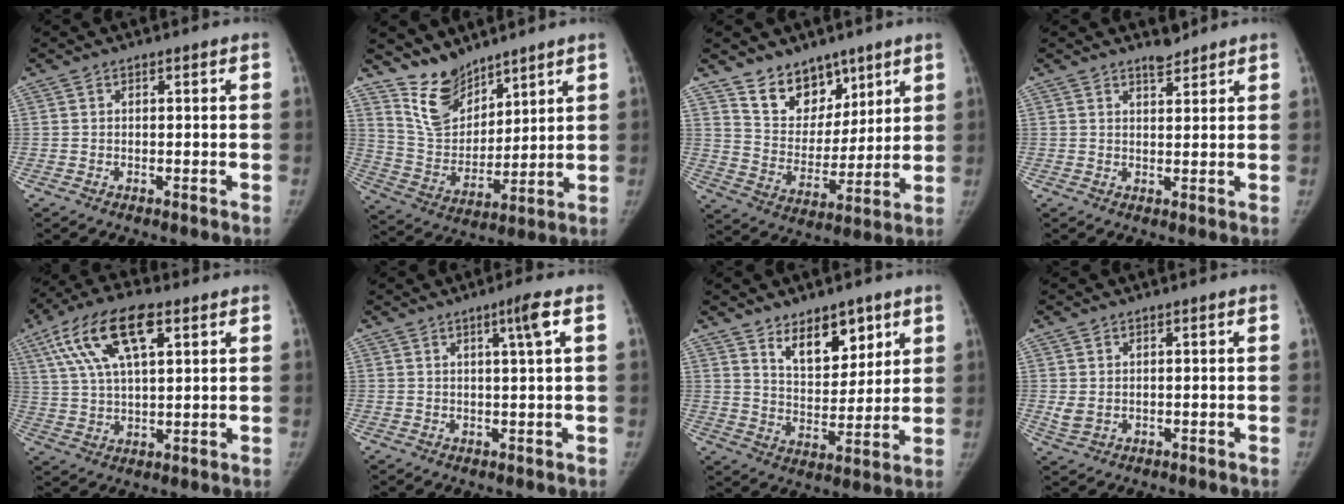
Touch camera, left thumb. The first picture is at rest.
{"total": 10.3, "force": [8.6, 4.9, 2.7], "torque": [-0.021, -0.067, 0.183]}
{"total": 12.1, "force": [8.7, 7.3, 4.0], "torque": [-0.015, -0.066, 0.164]}
{"total": 2.4, "force": [2.2, 0.7, 0.6], "torque": [0.000, -0.019, 0.036]}
{"total": 15.3, "force": [6.8, 6.3, 12.1], "torque": [-0.226, 0.004, 0.122]}
{"total": 3.8, "force": [1.4, -0.7, 3.5], "torque": [-0.062, -0.004, 0.025]}
{"total": 10.8, "force": [6.5, 5.9, 6.4], "torque": [-0.058, -0.049, 0.115]}
{"total": 2.2, "force": [0.2, 1.6, 1.6], "torque": [-0.034, -0.002, 0.008]}